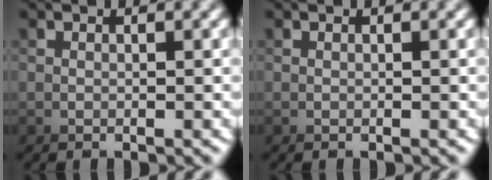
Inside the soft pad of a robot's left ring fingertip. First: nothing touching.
{"total": 0.0}